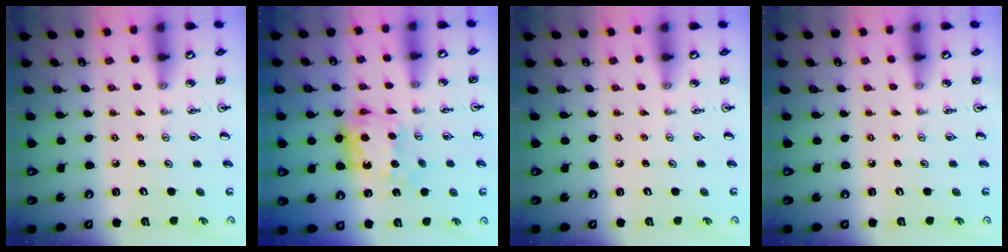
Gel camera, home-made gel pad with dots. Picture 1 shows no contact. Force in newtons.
{"total": 9.3, "press": 9.3, "slide": 0.4}
{"total": 0.0}
{"total": 0.0}